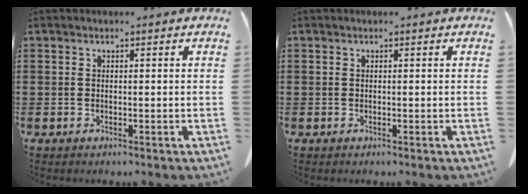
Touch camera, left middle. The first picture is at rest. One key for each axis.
{"total": 0.0}